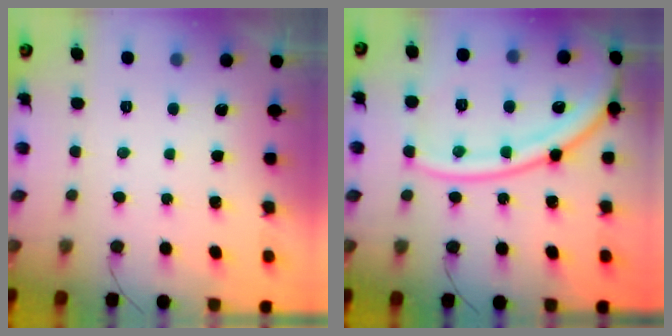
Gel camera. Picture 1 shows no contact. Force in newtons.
{"total": 18.7, "press": 18.6, "slide": 2.3}